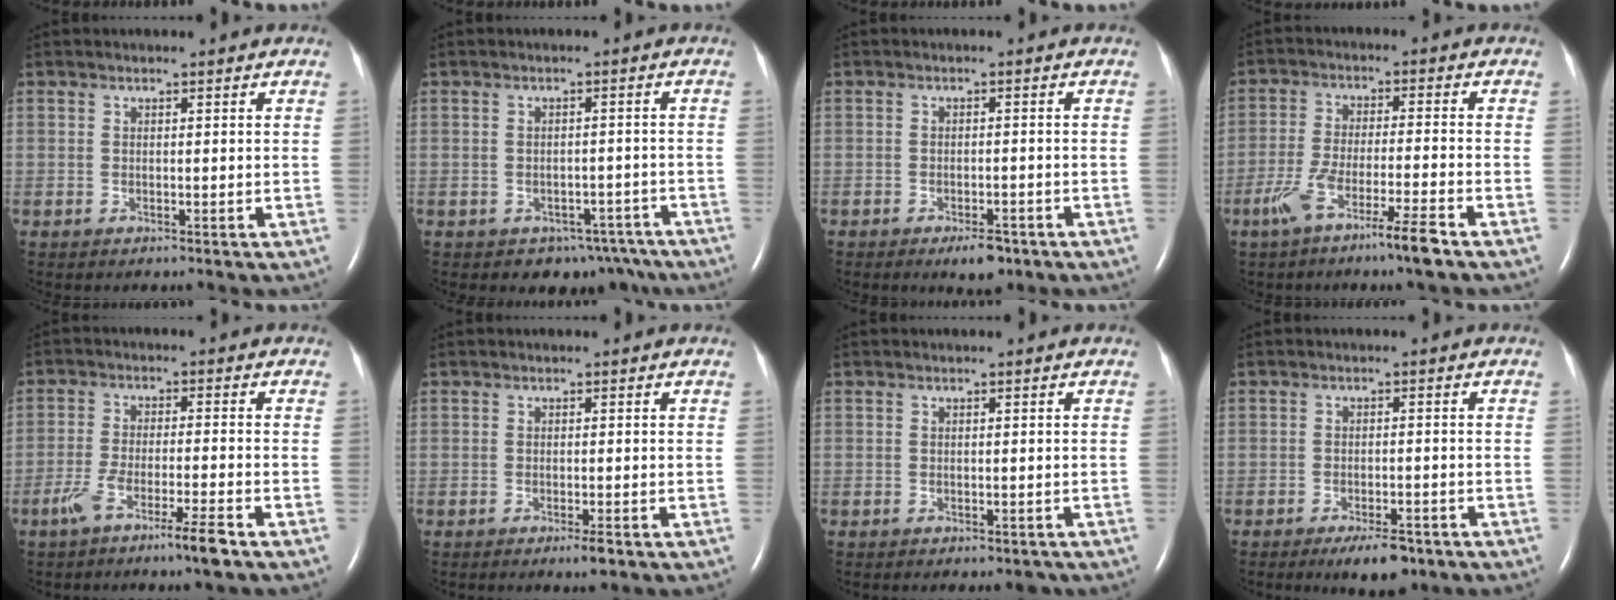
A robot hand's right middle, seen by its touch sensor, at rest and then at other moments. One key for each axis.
{"total": 6.8, "fx": -5.2, "fy": 4.3, "fz": 1.0, "tx": 0.004, "ty": 0.015, "tz": -0.059}
{"total": 3.6, "fx": -2.4, "fy": 1.3, "fz": 2.3, "tx": -0.037, "ty": -0.001, "tz": -0.032}
{"total": 8.2, "fx": -5.4, "fy": -0.4, "fz": 6.1, "tx": -0.119, "ty": -0.015, "tz": -0.101}
{"total": 6.8, "fx": -4.5, "fy": -0.3, "fz": 5.1, "tx": -0.098, "ty": -0.011, "tz": -0.084}
{"total": 1.8, "fx": -1.1, "fy": -0.1, "fz": 1.4, "tx": -0.025, "ty": -0.005, "tz": -0.017}
{"total": 1.7, "fx": -1.3, "fy": 0.8, "fz": 0.7, "tx": -0.004, "ty": -0.002, "tz": -0.012}
{"total": 5.1, "fx": -3.5, "fy": 1.6, "fz": 3.4, "tx": -0.055, "ty": -0.004, "tz": -0.049}